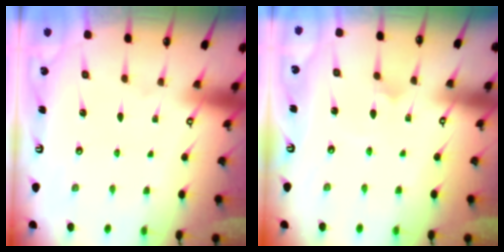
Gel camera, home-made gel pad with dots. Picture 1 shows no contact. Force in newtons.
{"total": 2.9, "press": 2.9, "slide": 0.2}